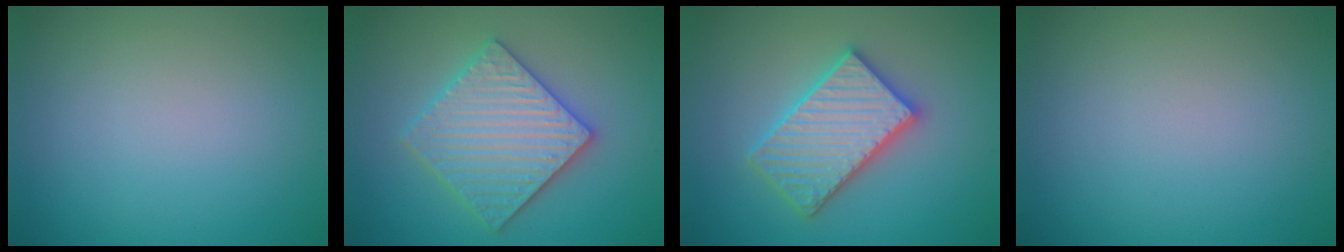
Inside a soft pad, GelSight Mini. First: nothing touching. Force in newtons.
{"total": 5.9, "press": 5.8, "slide": 1.1}
{"total": 5.5, "press": 5.5, "slide": 0.8}
{"total": 0.0}